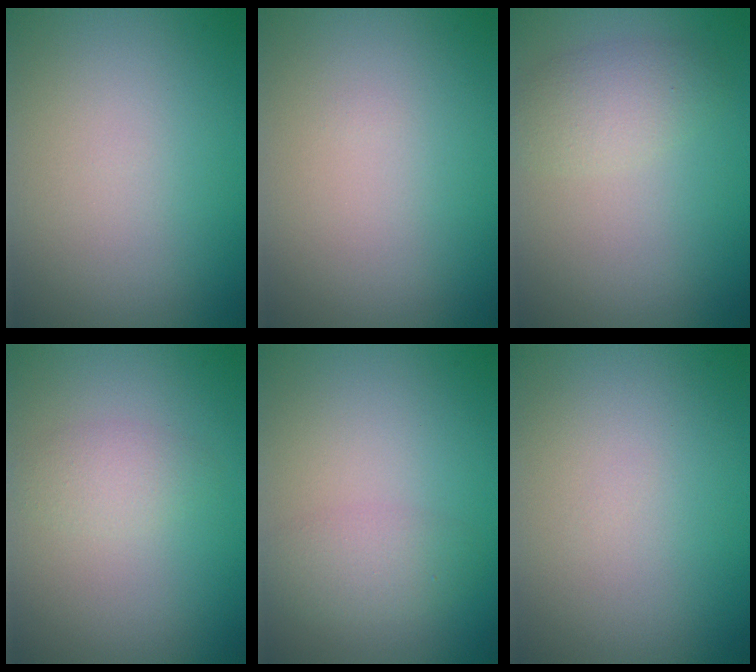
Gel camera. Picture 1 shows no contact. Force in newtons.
{"total": 0.0}
{"total": 2.6, "press": 2.6, "slide": 0.1}
{"total": 1.8, "press": 1.8, "slide": 0.0}
{"total": 2.2, "press": 2.2, "slide": 0.1}
{"total": 0.0}